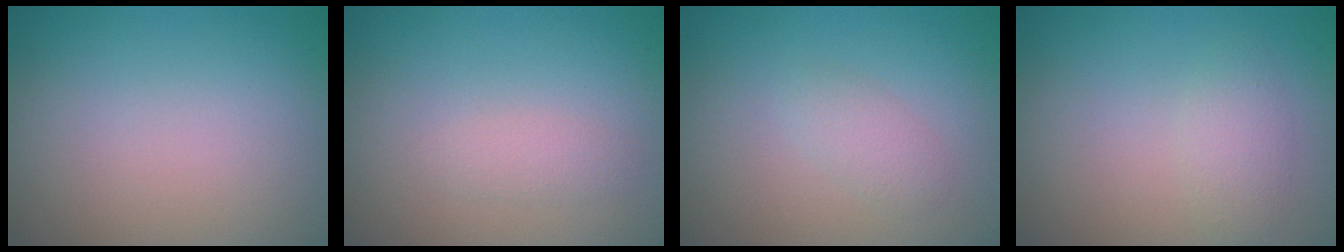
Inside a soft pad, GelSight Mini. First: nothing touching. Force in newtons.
{"total": 1.2, "press": 1.2, "slide": 0.1}
{"total": 1.5, "press": 1.5, "slide": 0.0}
{"total": 1.8, "press": 1.8, "slide": 0.2}